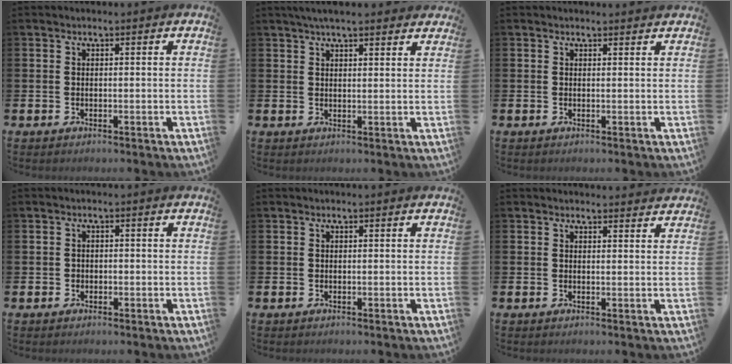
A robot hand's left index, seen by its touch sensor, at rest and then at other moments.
{"total": 3.7, "force": [3.3, 0.5, 1.5], "torque": [-0.035, -0.004, 0.060]}
{"total": 0.7, "force": [0.7, 0.0, 0.1], "torque": [0.004, -0.003, 0.011]}
{"total": 0.9, "force": [-0.4, 0.8, 0.1], "torque": [-0.003, 0.004, -0.010]}
{"total": 0.0}
{"total": 1.6, "force": [1.6, 0.1, -0.1], "torque": [0.007, -0.011, 0.028]}